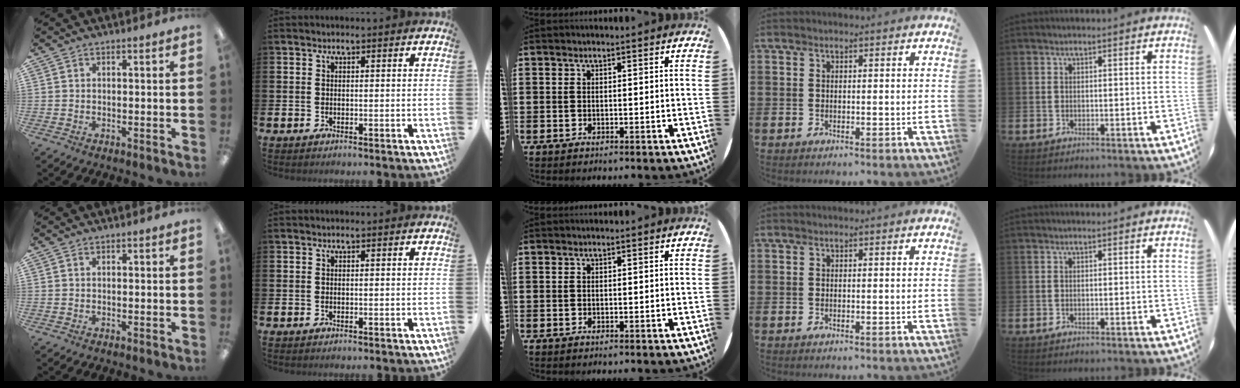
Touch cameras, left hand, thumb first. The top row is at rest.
{}